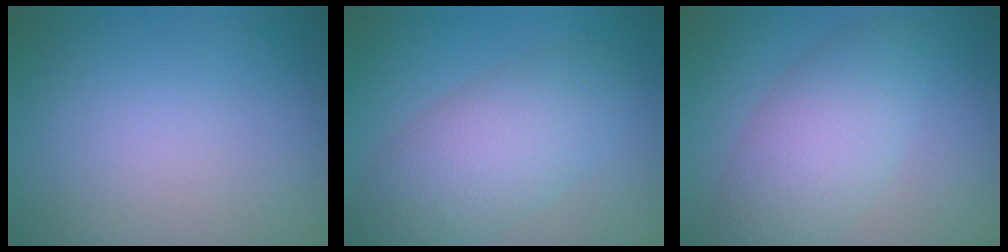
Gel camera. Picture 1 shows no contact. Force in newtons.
{"total": 5.9, "press": 5.9, "slide": 0.1}
{"total": 5.2, "press": 5.2, "slide": 0.5}